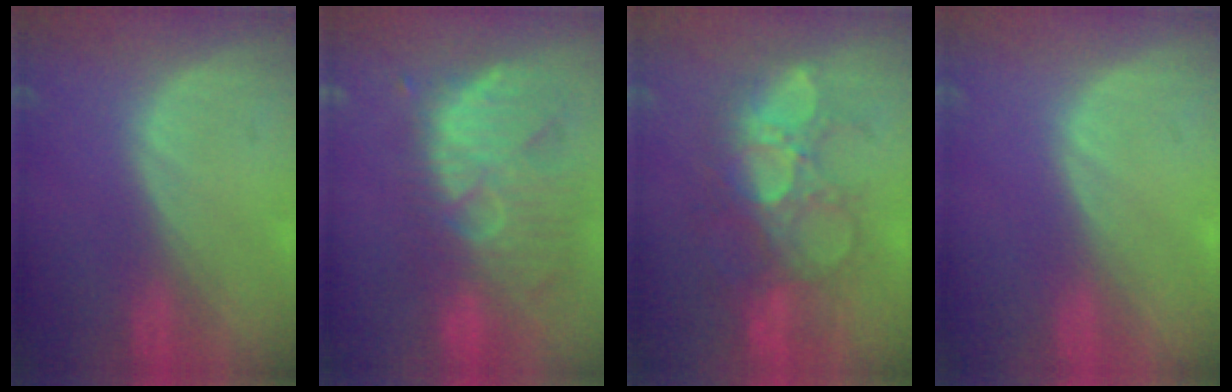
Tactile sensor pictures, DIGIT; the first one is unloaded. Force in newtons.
{"total": 12.4, "press": 11.0, "slide": 5.7}
{"total": 10.3, "press": 9.3, "slide": 4.4}
{"total": 0.0}